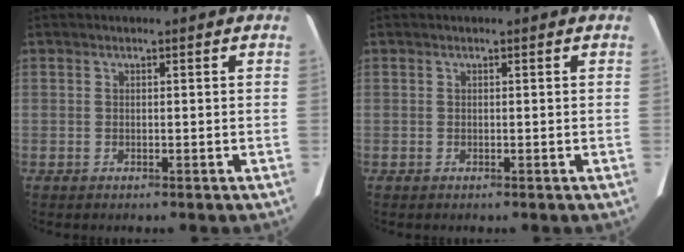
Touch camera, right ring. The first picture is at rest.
{"total": 0.0}